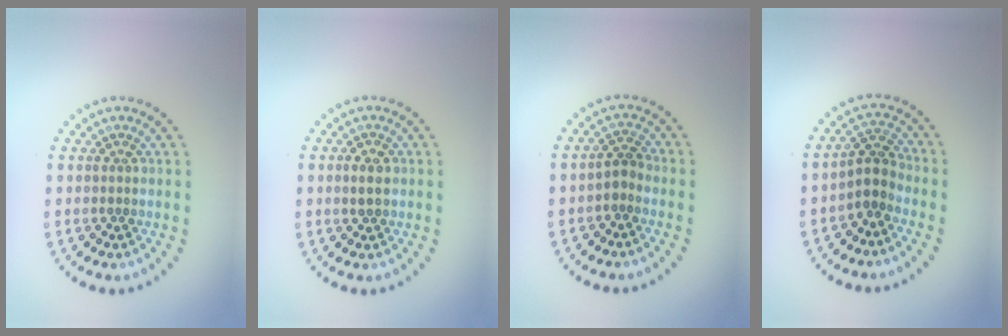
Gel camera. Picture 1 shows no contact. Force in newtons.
{"total": 1.6, "press": 1.6, "slide": 0.2}
{"total": 1.6, "press": 1.3, "slide": 1.0}
{"total": 2.5, "press": 2.0, "slide": 1.6}